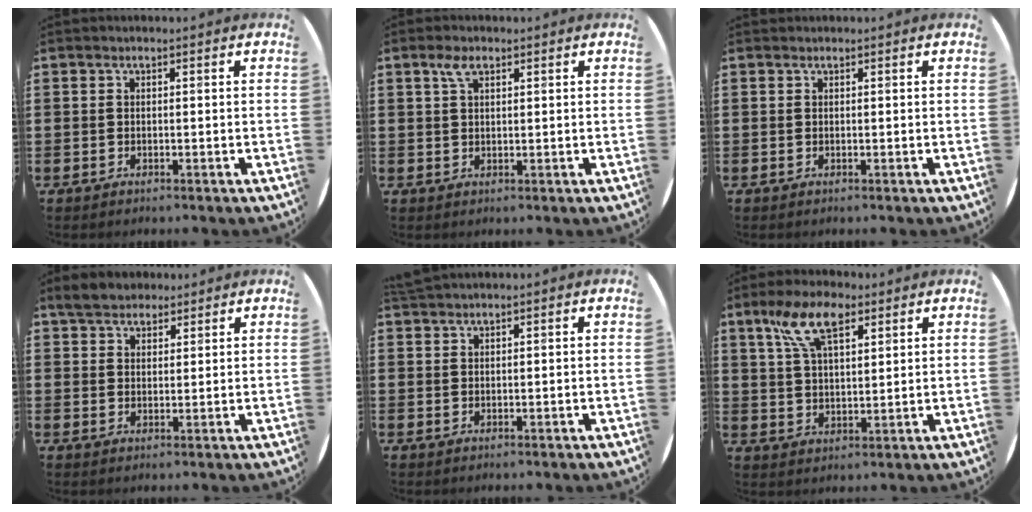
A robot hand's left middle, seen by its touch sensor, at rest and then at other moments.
{"total": 2.5, "force": [1.6, 1.1, 1.7], "torque": [-0.038, 0.006, 0.028]}
{"total": 0.0}
{"total": 3.9, "force": [3.4, 1.6, 0.7], "torque": [-0.016, -0.002, 0.064]}
{"total": 1.1, "force": [1.0, -0.2, 0.0], "torque": [-0.001, -0.001, 0.022]}
{"total": 8.4, "force": [5.1, 3.6, 5.6], "torque": [-0.118, 0.004, 0.091]}